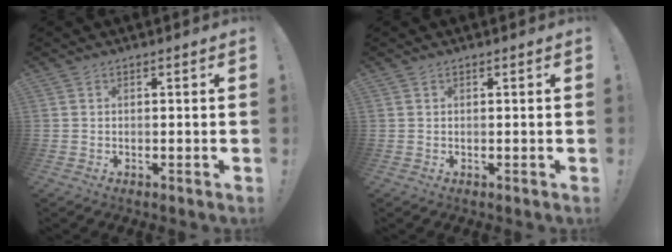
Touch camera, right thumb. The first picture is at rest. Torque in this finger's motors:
{"motor_torque": [-0.05, 0.14, -0.15, 0.06, 0.05]}